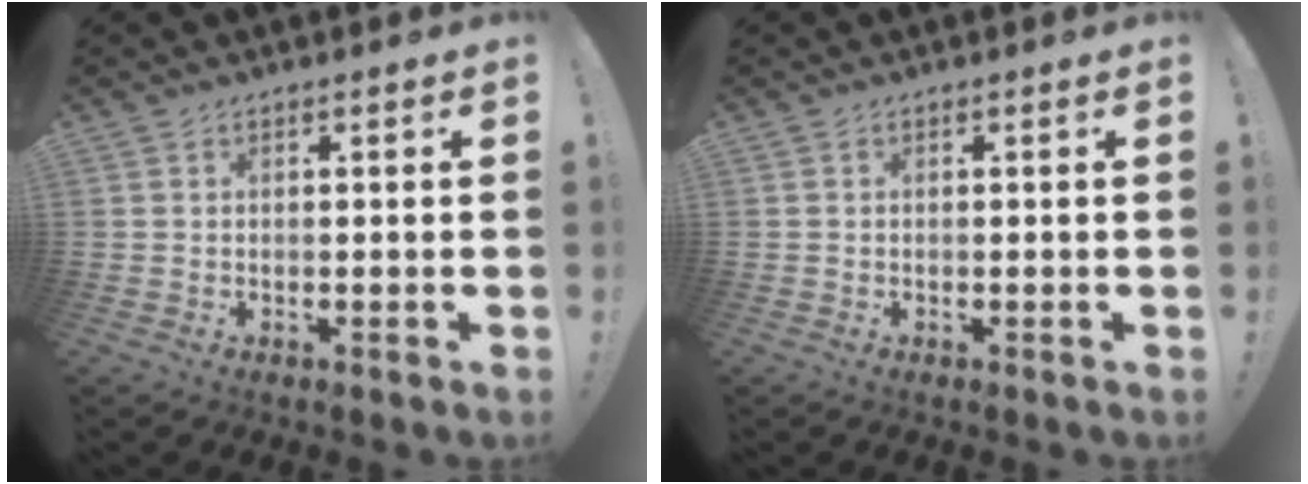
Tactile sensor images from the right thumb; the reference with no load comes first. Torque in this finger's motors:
{"motor_torque": [-0.03, -0.01, -0.03, 0.01, -0.03]}